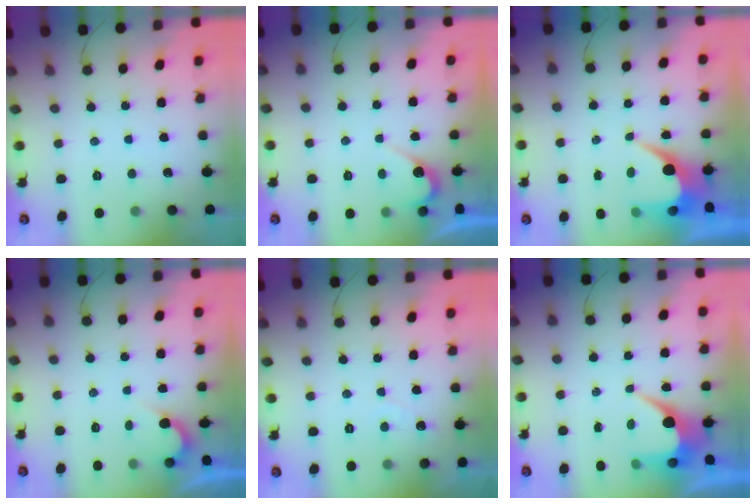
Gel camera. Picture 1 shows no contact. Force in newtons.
{"total": 4.1, "press": 4.1, "slide": 0.3}
{"total": 6.8, "press": 6.8, "slide": 0.5}
{"total": 2.1, "press": 2.1, "slide": 0.1}
{"total": 2.2, "press": 2.2, "slide": 0.0}
{"total": 6.3, "press": 6.3, "slide": 0.3}